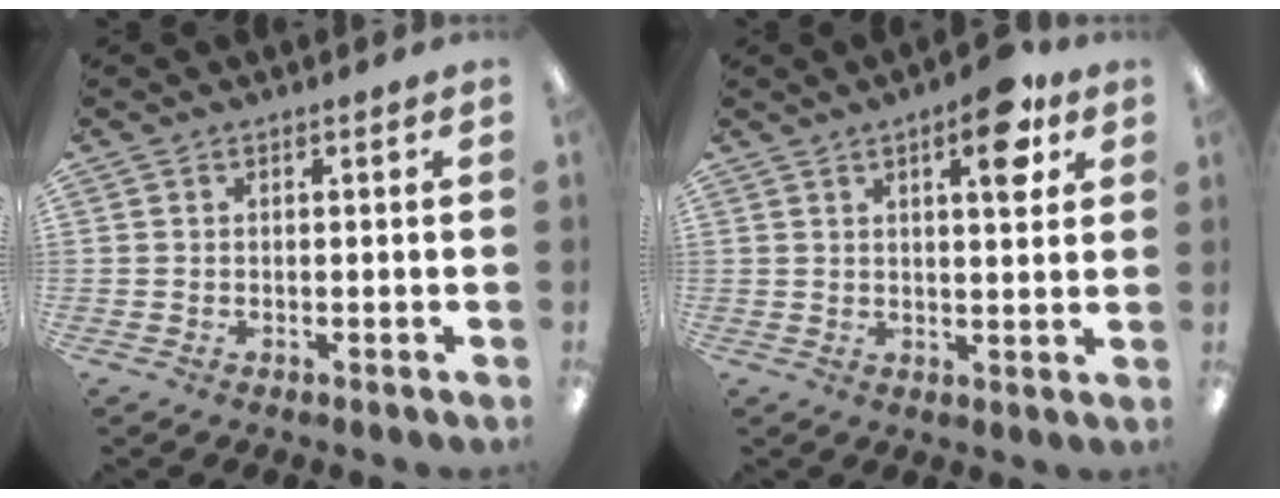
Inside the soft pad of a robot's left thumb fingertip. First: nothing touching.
{"total": 9.6, "force": [5.0, 3.4, 7.4], "torque": [-0.089, -0.022, 0.075]}